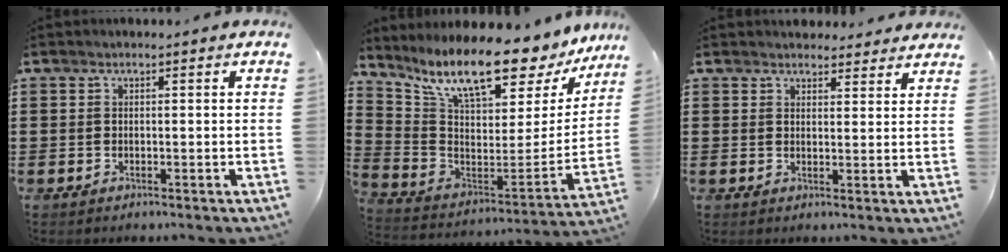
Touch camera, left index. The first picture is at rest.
{"total": 12.9, "force": [10.5, 2.5, 7.1], "torque": [-0.168, -0.081, 0.178]}
{"total": 3.0, "force": [2.9, 0.7, 0.1], "torque": [-0.003, -0.010, 0.054]}